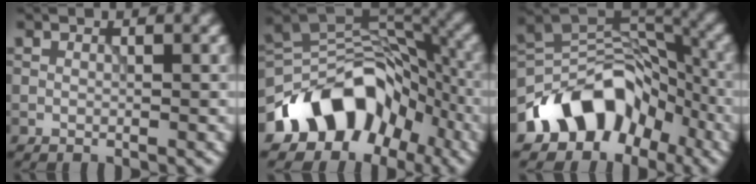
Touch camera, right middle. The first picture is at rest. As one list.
[{"total": 11.2, "force": [-6.4, 7.3, 5.6], "torque": [-0.072, 0.018, -0.123]}, {"total": 10.1, "force": [-6.1, 6.6, 4.6], "torque": [-0.044, 0.011, -0.117]}]